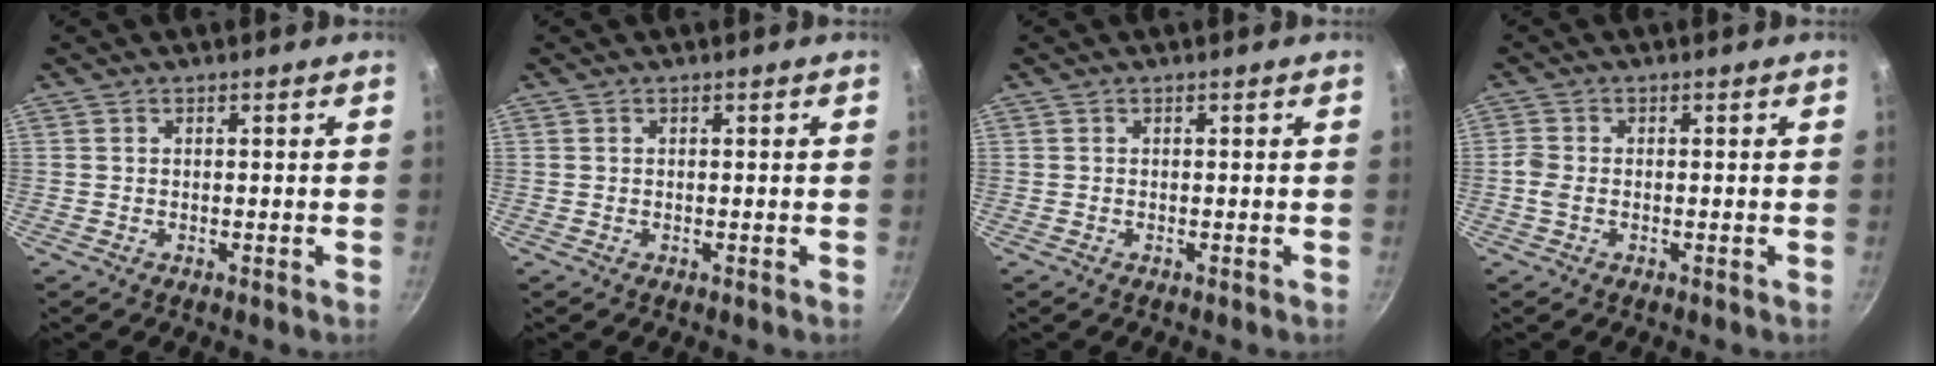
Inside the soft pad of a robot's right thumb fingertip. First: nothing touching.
{"total": 0.0}
{"total": 0.0}
{"total": 2.2, "force": [-0.5, 1.5, 1.6], "torque": [-0.041, 0.003, -0.015]}